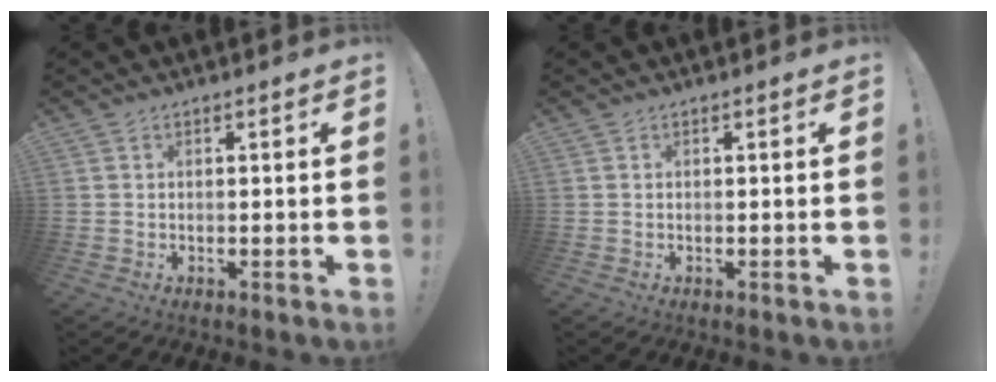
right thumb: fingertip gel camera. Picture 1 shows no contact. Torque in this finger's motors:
{"motor_torque": [0.00, 0.00, 0.00, 0.00, 0.00]}